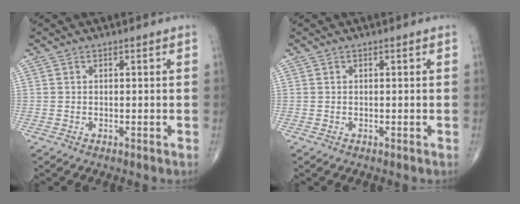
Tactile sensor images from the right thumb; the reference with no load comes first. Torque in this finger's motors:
{"motor_torque": [-0.05, -0.07, 0.01, -0.02, 0.00]}